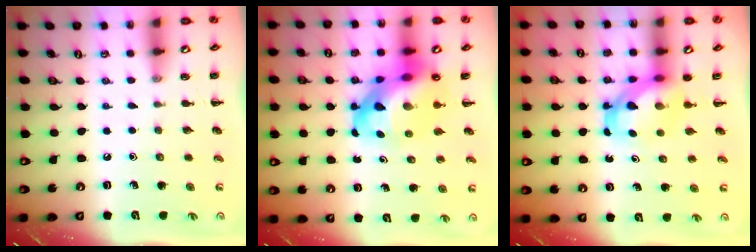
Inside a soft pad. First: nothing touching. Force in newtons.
{"total": 13.2, "press": 12.8, "slide": 3.5}
{"total": 5.2, "press": 5.2, "slide": 0.4}